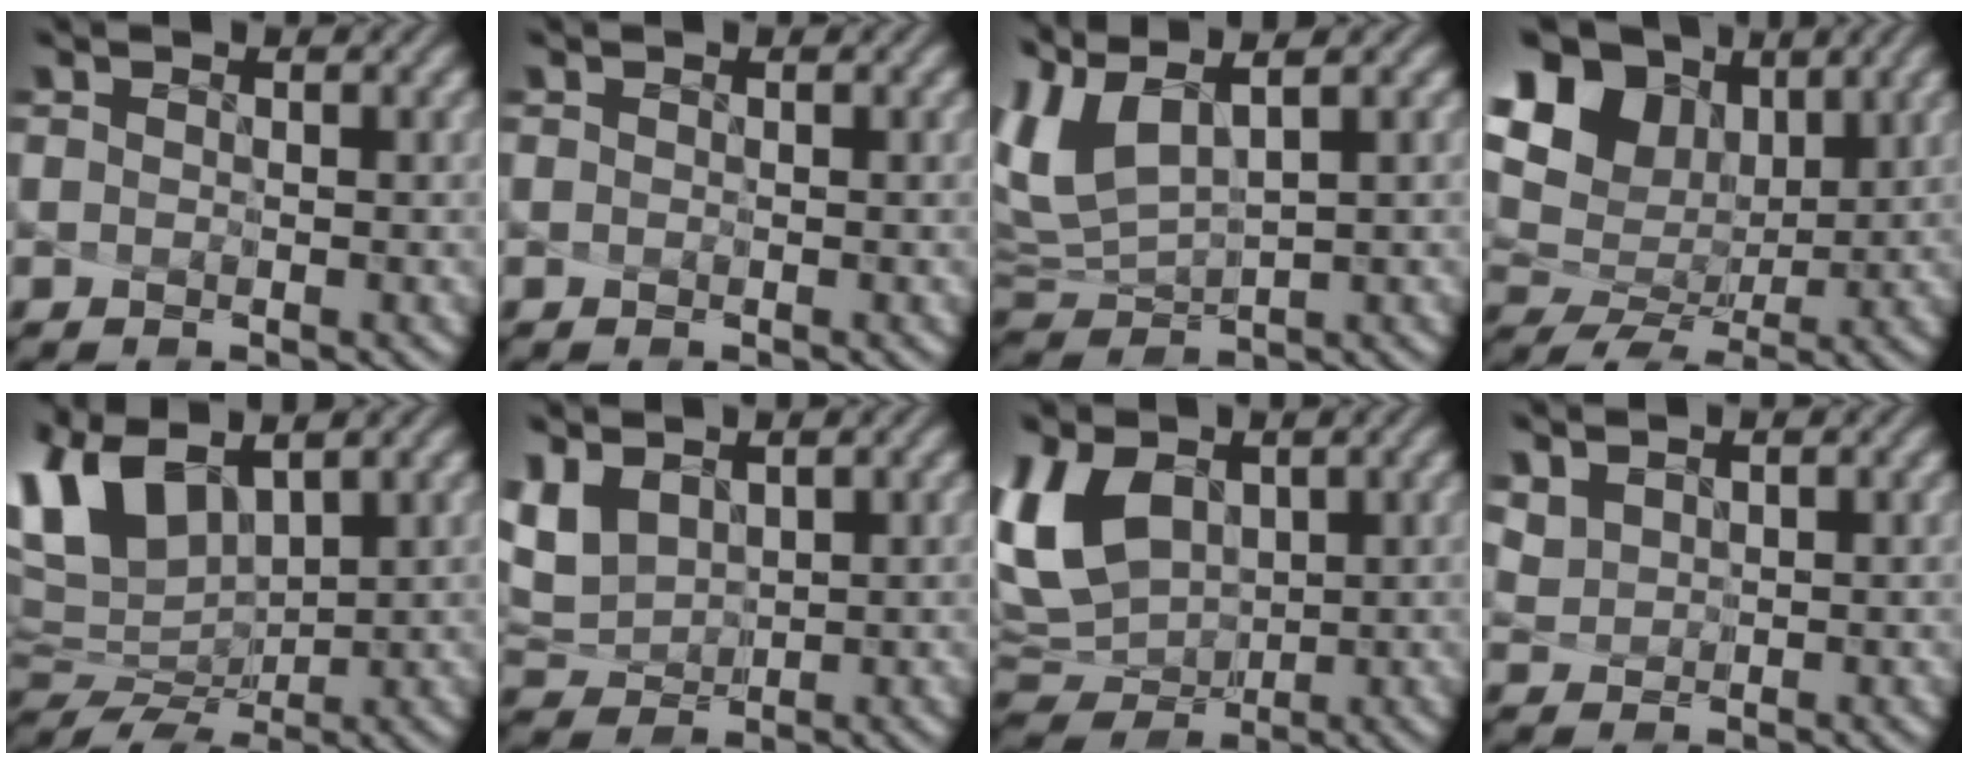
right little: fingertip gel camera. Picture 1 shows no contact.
{"total": 0.0}
{"total": 4.6, "force": [2.1, 1.2, 3.9], "torque": [-0.105, 0.008, 0.057]}
{"total": 13.1, "force": [6.2, 8.4, 7.9], "torque": [-0.159, 0.035, 0.106]}
{"total": 7.8, "force": [4.2, 3.3, 5.7], "torque": [-0.145, 0.003, 0.092]}
{"total": 3.5, "force": [1.7, 2.2, 2.1], "torque": [-0.071, 0.002, 0.051]}
{"total": 7.3, "force": [1.5, 4.9, 5.1], "torque": [-0.134, 0.002, 0.037]}
{"total": 2.9, "force": [2.0, 1.7, 1.2], "torque": [-0.061, 0.000, 0.063]}